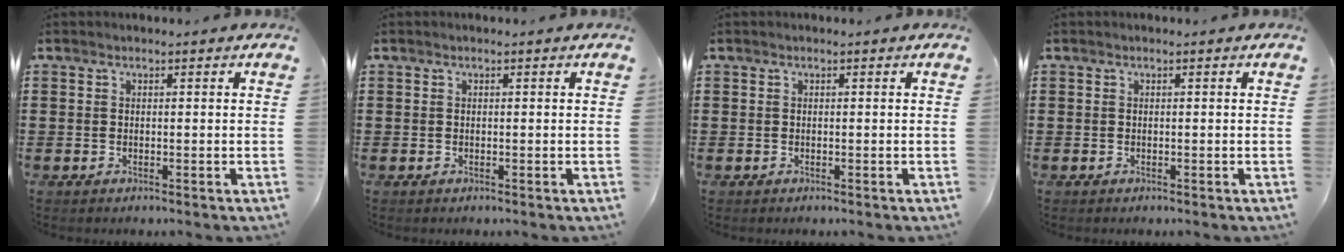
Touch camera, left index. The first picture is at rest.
{"total": 0.0}
{"total": 0.0}
{"total": 0.0}